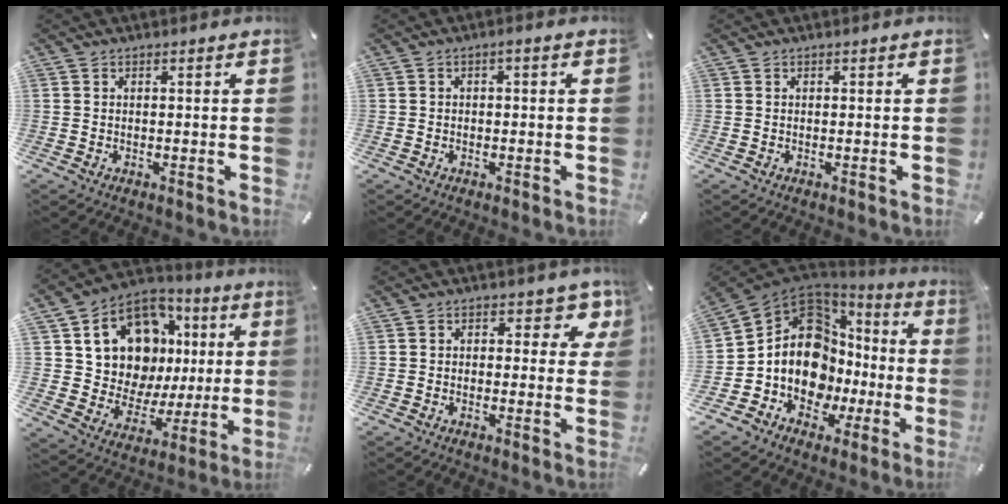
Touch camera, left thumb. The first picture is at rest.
{"total": 1.5, "force": [-0.7, 0.6, 1.2], "torque": [-0.020, 0.003, -0.014]}
{"total": 0.0}
{"total": 15.3, "force": [4.9, 12.8, 6.8], "torque": [-0.124, -0.039, 0.104]}
{"total": 5.9, "force": [1.6, 4.0, 4.0], "torque": [-0.043, -0.004, 0.022]}
{"total": 15.1, "force": [0.8, 12.7, 8.1], "torque": [-0.174, -0.037, 0.022]}